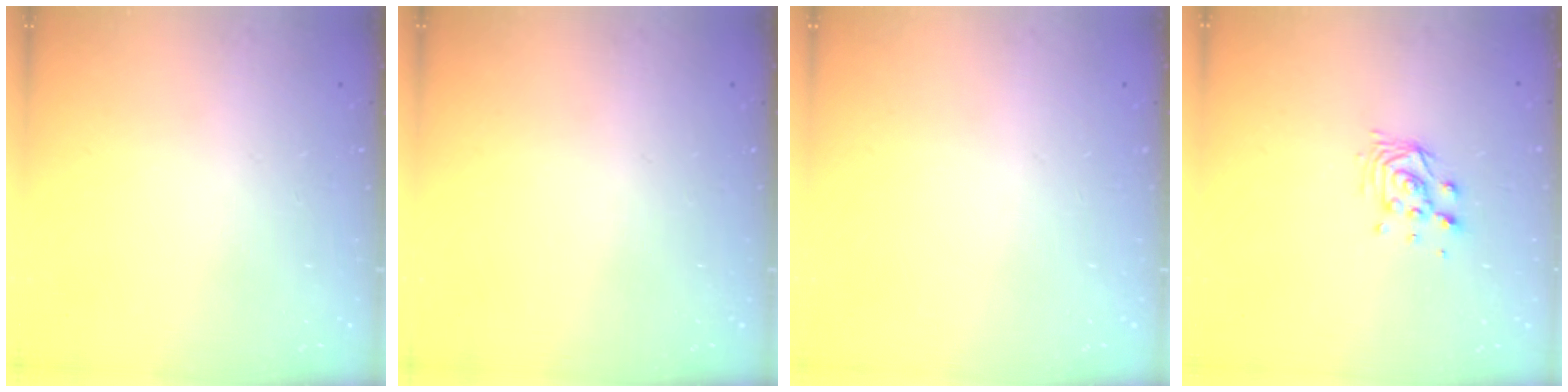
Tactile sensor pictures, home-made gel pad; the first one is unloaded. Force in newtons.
{"total": 0.0}
{"total": 0.0}
{"total": 6.2, "press": 6.2, "slide": 0.1}